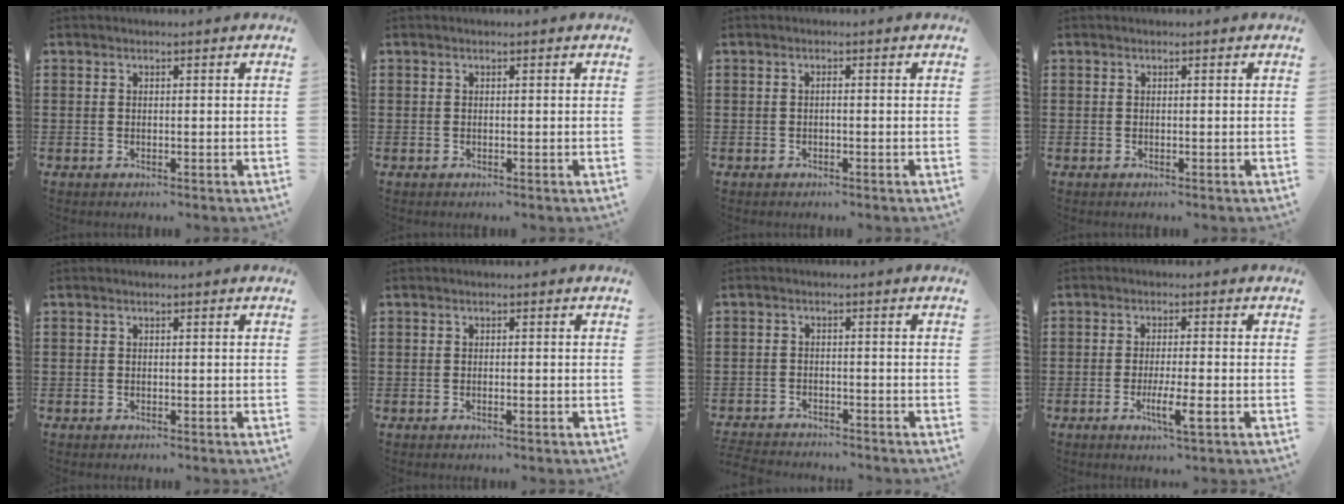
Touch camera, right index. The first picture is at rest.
{"total": 0.0}
{"total": 0.6, "force": [-0.2, 0.1, 0.6], "torque": [-0.012, -0.004, -0.003]}
{"total": 0.0}
{"total": 0.0}
{"total": 0.6, "force": [-0.3, 0.2, 0.5], "torque": [-0.010, -0.004, -0.004]}
{"total": 2.3, "force": [-2.3, 0.1, -0.1], "torque": [-0.004, 0.000, -0.051]}
{"total": 5.2, "force": [-2.0, 0.7, 4.7], "torque": [-0.083, -0.011, -0.033]}